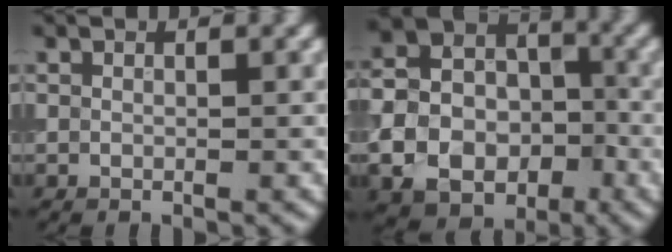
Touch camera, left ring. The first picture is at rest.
{"total": 9.8, "force": [-3.7, 7.5, 5.1], "torque": [-0.100, -0.015, -0.079]}